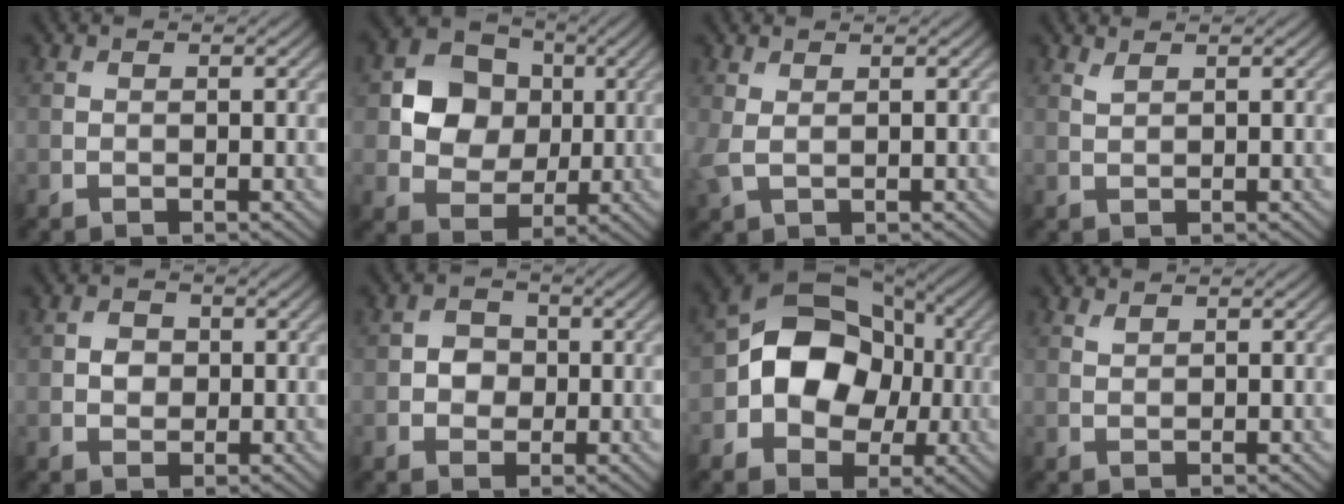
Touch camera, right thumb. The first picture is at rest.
{"total": 9.0, "force": [1.5, 7.7, 4.5], "torque": [-0.098, 0.008, 0.019]}
{"total": 2.4, "force": [0.9, 1.2, 1.8], "torque": [-0.057, -0.002, 0.019]}
{"total": 1.0, "force": [0.8, 0.1, 0.5], "torque": [-0.015, 0.001, 0.018]}
{"total": 1.9, "force": [0.0, 1.7, 0.8], "torque": [-0.016, -0.002, -0.004]}
{"total": 2.7, "force": [-0.2, 2.4, 1.2], "torque": [-0.023, 0.001, -0.011]}
{"total": 11.2, "force": [-0.8, 8.8, 7.0], "torque": [-0.113, 0.008, -0.038]}
{"total": 0.8, "force": [0.7, 0.1, 0.3], "torque": [-0.008, 0.000, 0.017]}